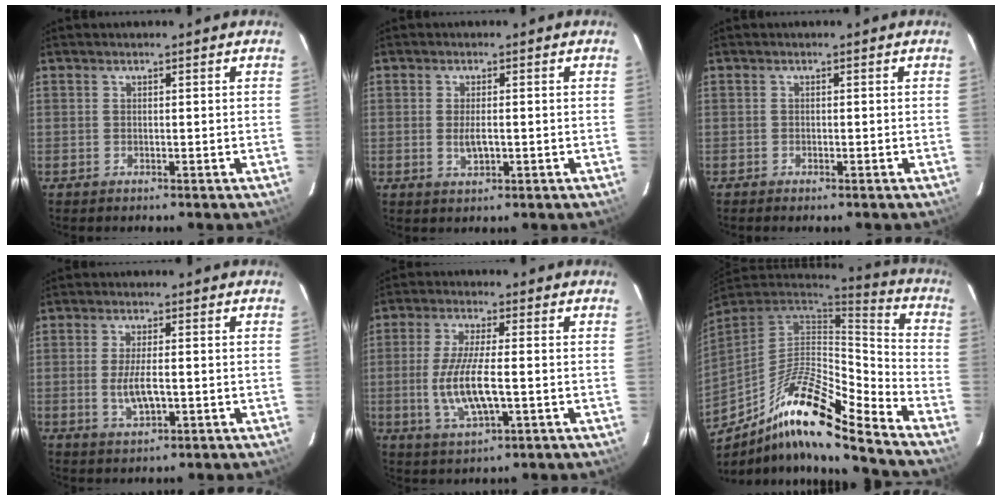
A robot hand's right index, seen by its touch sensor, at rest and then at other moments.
{"total": 3.0, "force": [-0.3, 1.3, 2.7], "torque": [-0.047, -0.002, -0.003]}
{"total": 1.5, "force": [-1.0, 0.6, 0.9], "torque": [-0.017, -0.005, -0.017]}
{"total": 5.7, "force": [-1.0, 2.0, 5.2], "torque": [-0.104, -0.005, -0.013]}
{"total": 10.8, "force": [-1.8, 3.2, 10.2], "torque": [-0.205, -0.010, -0.031]}
{"total": 21.0, "force": [-13.6, 3.6, 15.6], "torque": [-0.283, -0.018, -0.251]}